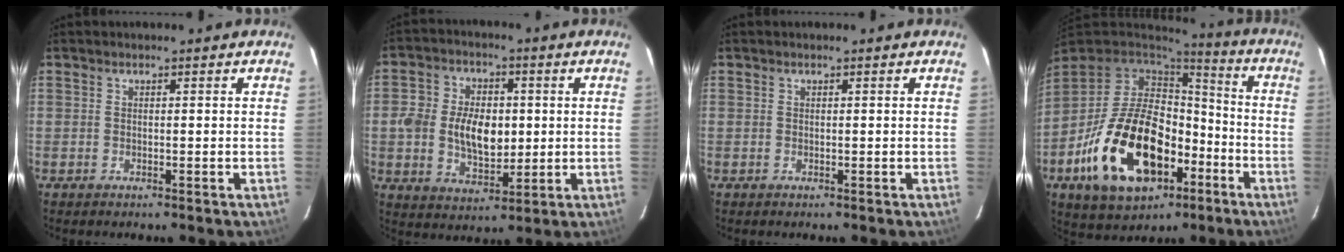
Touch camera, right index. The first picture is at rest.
{"total": 11.1, "force": [-0.2, 7.2, 8.5], "torque": [-0.168, 0.009, -0.001]}
{"total": 0.0}
{"total": 24.4, "force": [-9.1, 14.4, 17.5], "torque": [-0.361, -0.001, -0.133]}